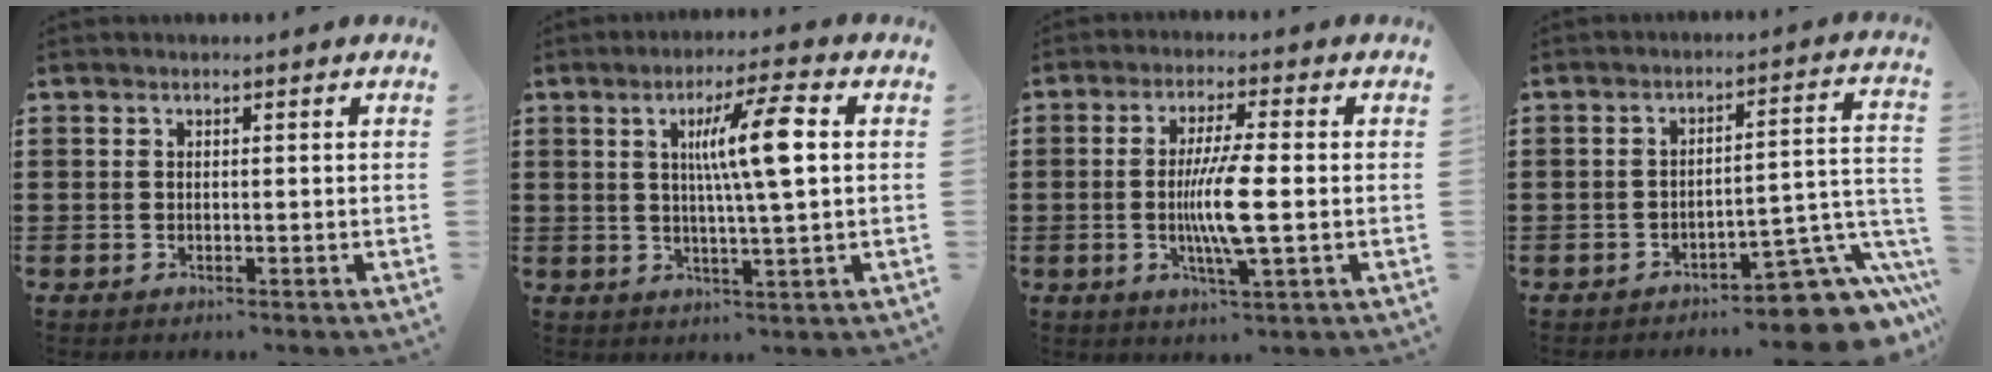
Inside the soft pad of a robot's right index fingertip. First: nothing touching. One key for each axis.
{"total": 8.8, "fx": 1.8, "fy": 0.6, "fz": 8.5, "tx": -0.164, "ty": 0.003, "tz": 0.023}
{"total": 7.7, "fx": -1.1, "fy": 0.9, "fz": 7.6, "tx": -0.151, "ty": -0.014, "tz": -0.026}
{"total": 8.0, "fx": -5.8, "fy": 2.1, "fz": 5.1, "tx": -0.057, "ty": 0.001, "tz": -0.106}